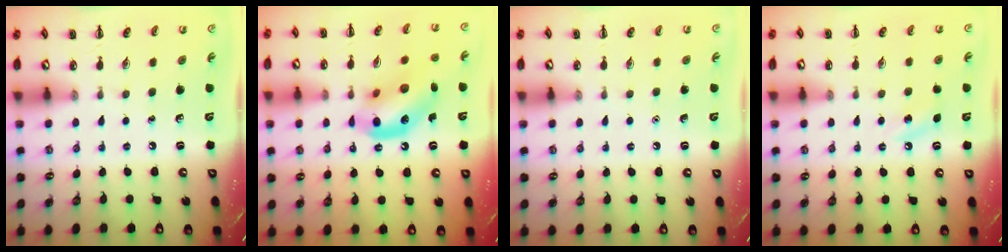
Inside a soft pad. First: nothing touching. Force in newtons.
{"total": 13.8, "press": 13.6, "slide": 2.8}
{"total": 1.5, "press": 1.5, "slide": 0.1}
{"total": 4.3, "press": 4.0, "slide": 1.4}